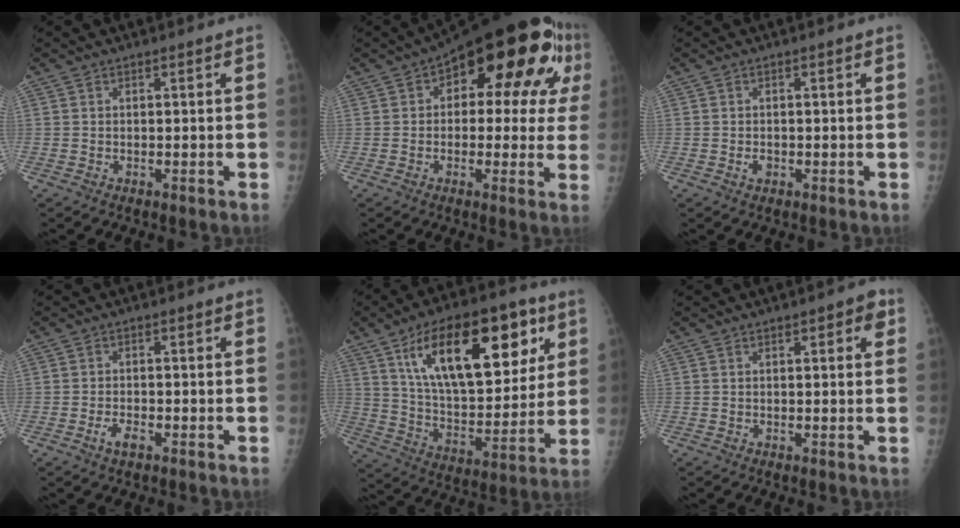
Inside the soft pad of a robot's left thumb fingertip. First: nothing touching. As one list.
[{"total": 19.3, "force": [5.8, 9.5, 15.8], "torque": [-0.158, 0.023, 0.065]}, {"total": 1.3, "force": [-0.4, 1.0, 0.8], "torque": [-0.010, 0.001, -0.006]}, {"total": 2.5, "force": [-1.3, 1.1, 1.8], "torque": [-0.035, 0.008, -0.024]}, {"total": 25.3, "force": [11.1, 11.9, 19.4], "torque": [-0.266, -0.026, 0.187]}, {"total": 3.3, "force": [1.4, 1.3, 2.7], "torque": [-0.022, 0.000, 0.012]}]